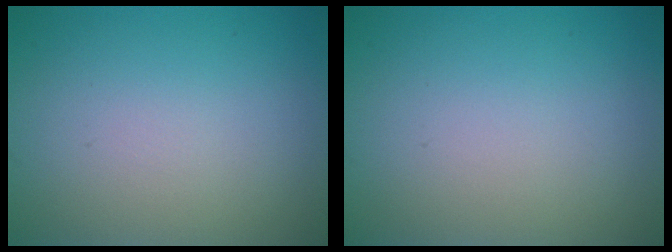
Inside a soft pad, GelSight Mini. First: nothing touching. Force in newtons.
{"total": 0.0}